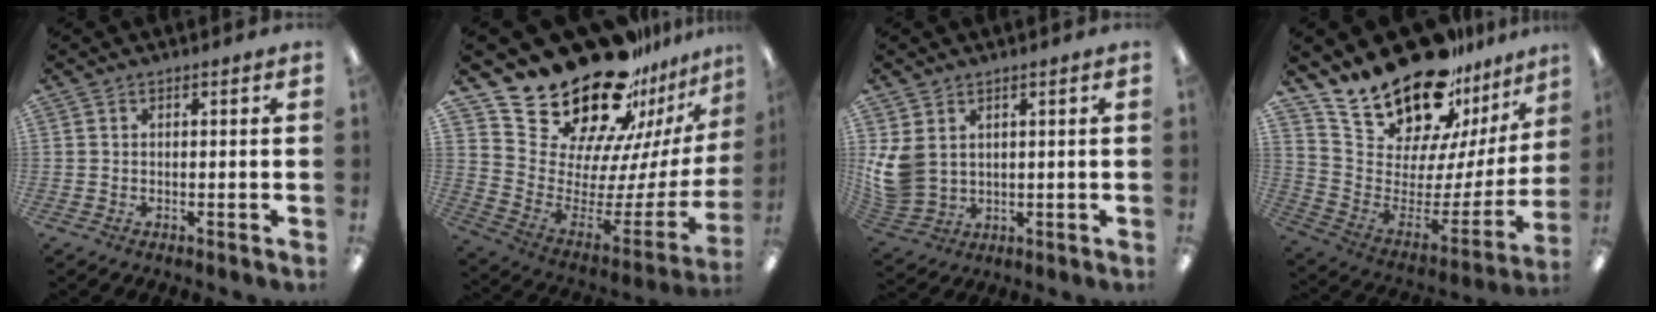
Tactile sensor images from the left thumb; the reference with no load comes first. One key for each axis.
{"total": 28.0, "fx": 22.2, "fy": 12.7, "fz": 11.5, "tx": -0.180, "ty": -0.183, "tz": 0.422}
{"total": 7.7, "fx": 2.6, "fy": 6.0, "fz": 4.1, "tx": -0.110, "ty": -0.007, "tz": 0.054}
{"total": 23.3, "fx": 20.3, "fy": 7.9, "fz": 8.2, "tx": -0.147, "ty": -0.166, "tz": 0.371}